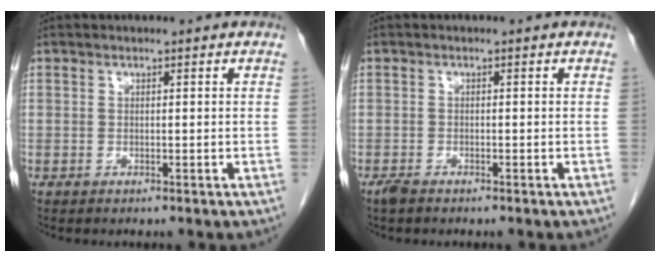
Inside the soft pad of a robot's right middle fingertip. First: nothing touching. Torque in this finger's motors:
{"motor_torque": [-0.18, -0.08, 0.00, 0.00]}